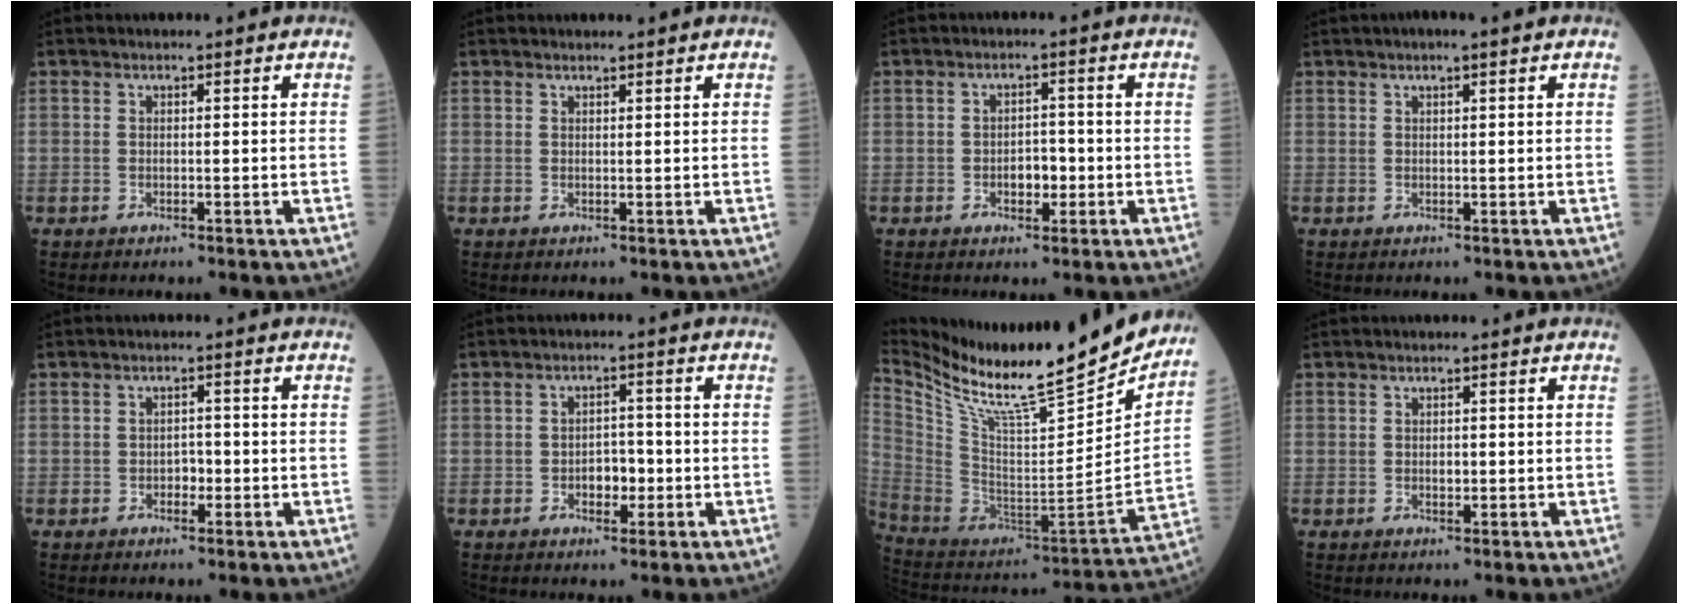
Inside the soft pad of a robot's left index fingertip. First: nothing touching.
{"total": 1.2, "force": [1.1, -0.1, 0.3], "torque": [-0.006, 0.007, 0.021]}
{"total": 3.0, "force": [-0.9, 1.7, 2.3], "torque": [-0.032, 0.005, -0.011]}
{"total": 1.9, "force": [1.3, 0.0, 1.4], "torque": [-0.024, 0.010, 0.021]}
{"total": 1.6, "force": [-0.6, 1.0, 1.0], "torque": [-0.010, 0.005, -0.010]}
{"total": 3.3, "force": [-1.0, 1.9, 2.5], "torque": [-0.033, 0.006, -0.014]}
{"total": 27.8, "force": [23.9, 2.8, 13.8], "torque": [-0.253, -0.070, 0.379]}
{"total": 0.7, "force": [0.0, 0.4, 0.6], "torque": [-0.010, 0.000, 0.003]}